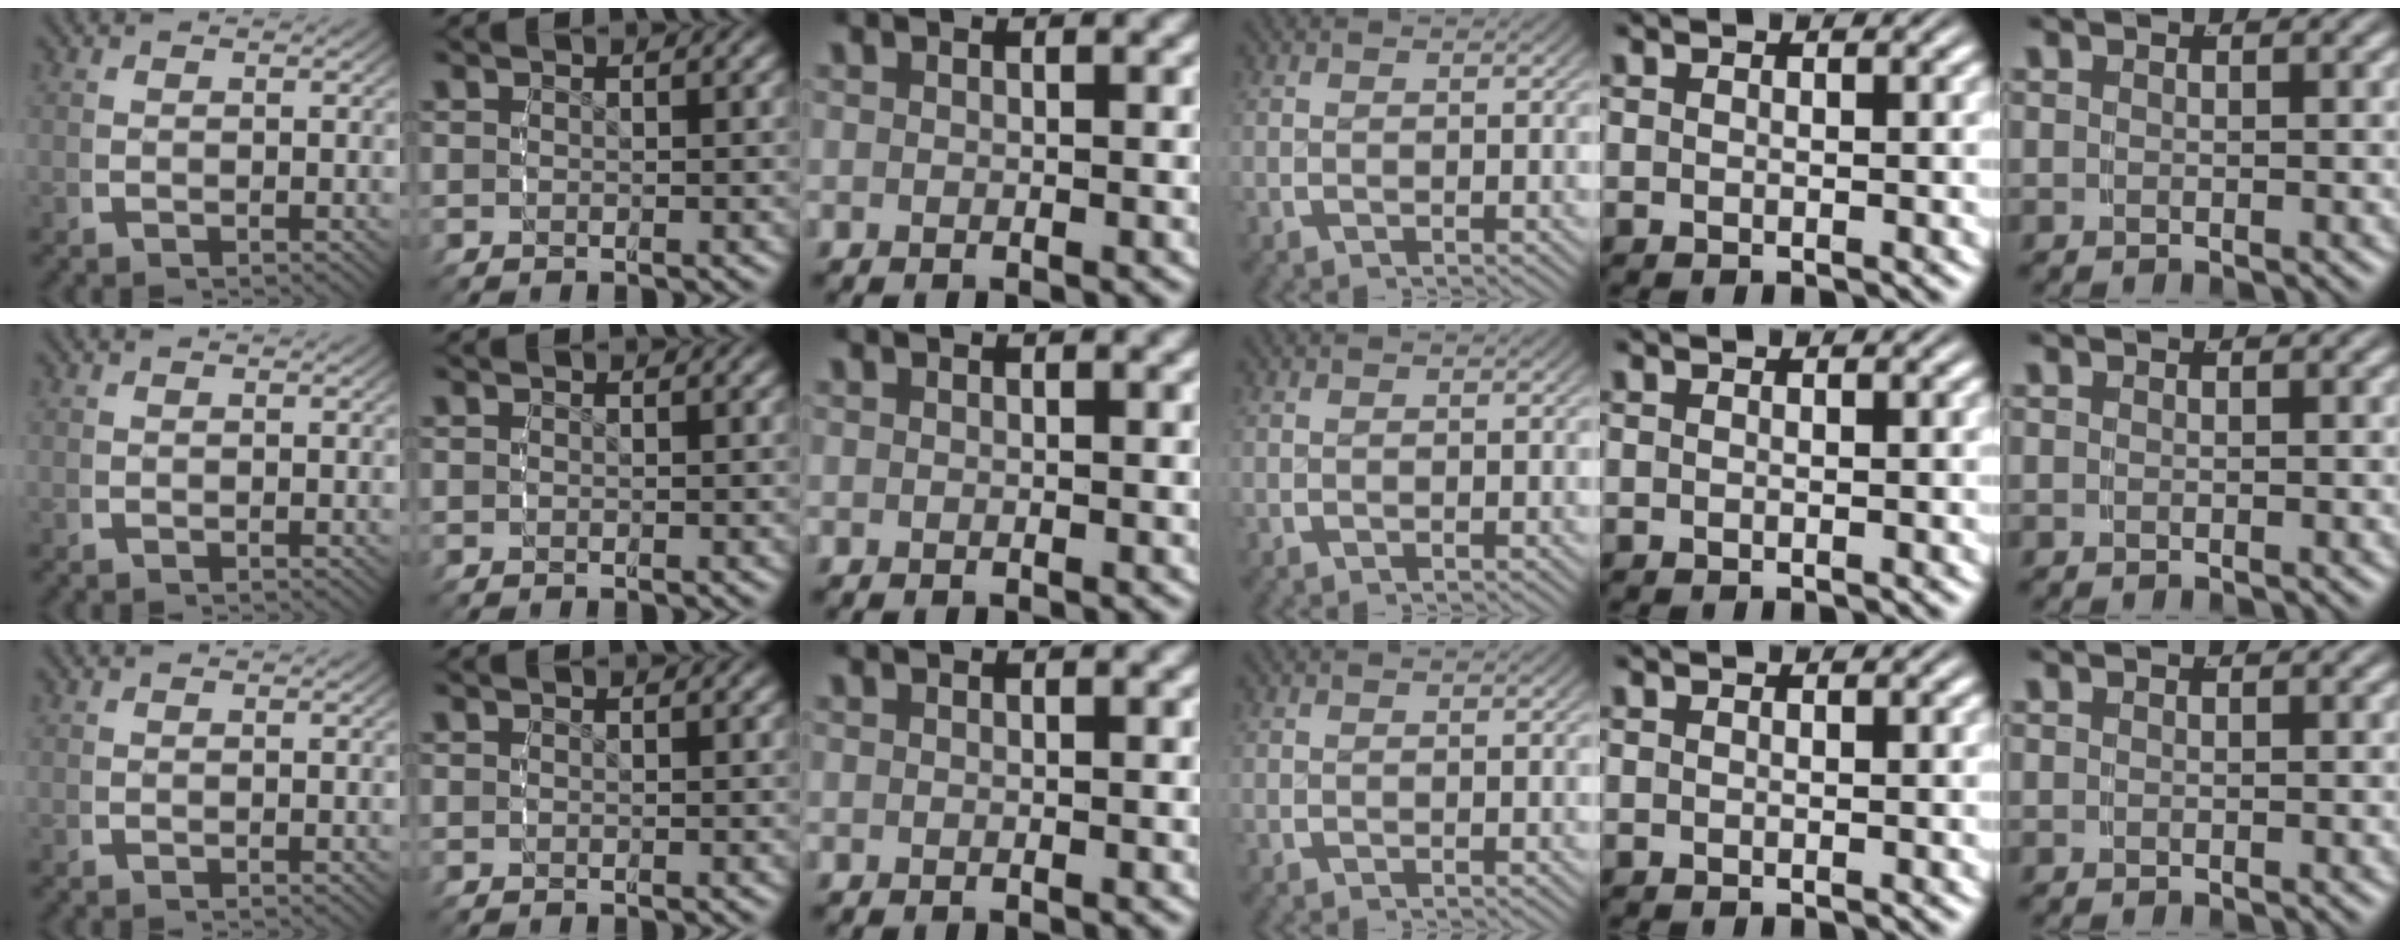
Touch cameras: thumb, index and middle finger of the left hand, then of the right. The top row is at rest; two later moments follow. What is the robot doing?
{"motion": "reach", "object": "shirt"}